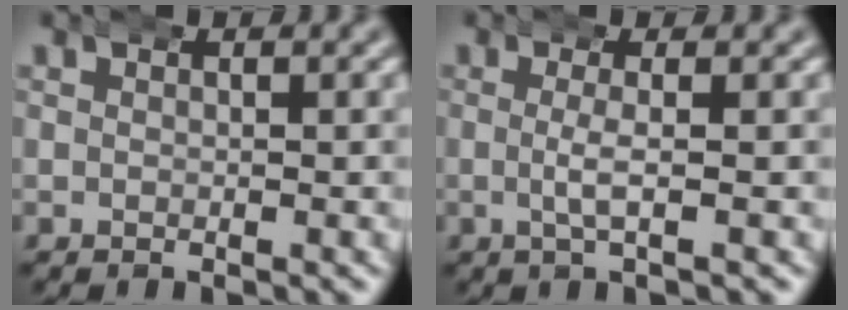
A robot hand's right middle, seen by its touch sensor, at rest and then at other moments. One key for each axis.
{"total": 2.0, "fx": -0.2, "fy": 0.0, "fz": 2.0, "tx": -0.036, "ty": -0.001, "tz": -0.004}